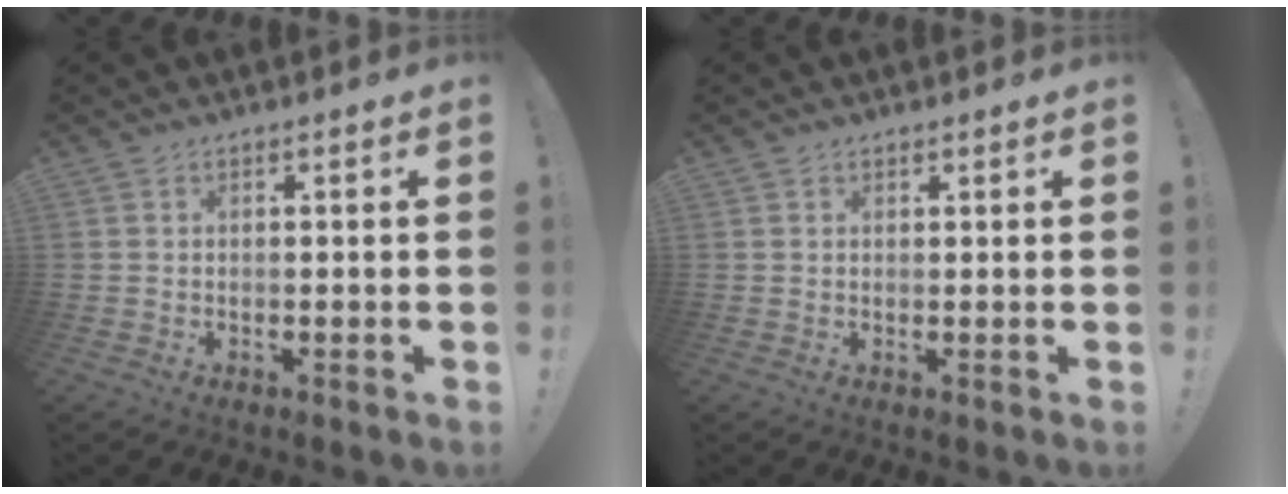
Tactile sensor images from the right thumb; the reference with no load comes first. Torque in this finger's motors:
{"motor_torque": [0.04, 0.11, -0.11, -0.09, -0.11]}